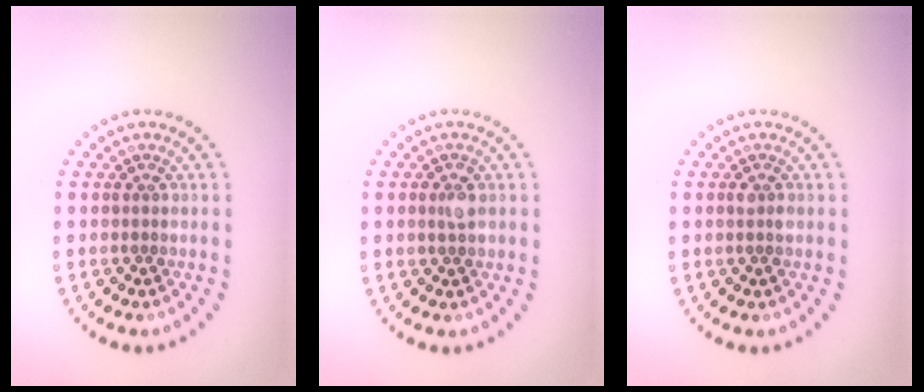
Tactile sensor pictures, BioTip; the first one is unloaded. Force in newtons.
{"total": 1.4, "press": 1.4, "slide": 0.1}
{"total": 1.0, "press": 1.0, "slide": 0.3}